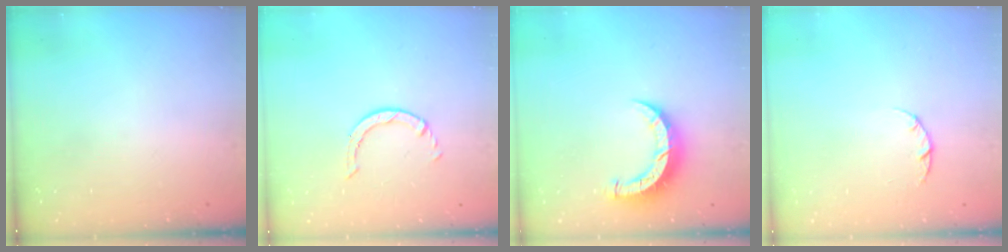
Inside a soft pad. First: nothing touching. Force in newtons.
{"total": 0.6, "press": 0.6, "slide": 0.1}
{"total": 8.7, "press": 8.6, "slide": 0.5}
{"total": 3.1, "press": 3.0, "slide": 0.4}